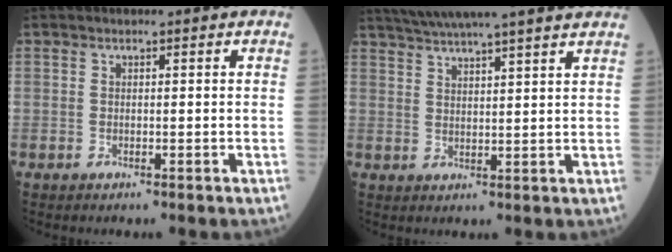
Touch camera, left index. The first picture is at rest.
{"total": 16.4, "force": [14.5, -0.5, 7.6], "torque": [-0.134, 0.018, 0.202]}